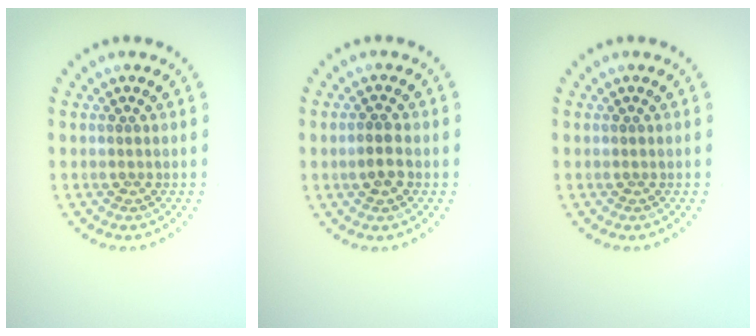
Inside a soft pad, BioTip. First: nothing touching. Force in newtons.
{"total": 2.0, "press": 2.0, "slide": 0.4}
{"total": 0.0}